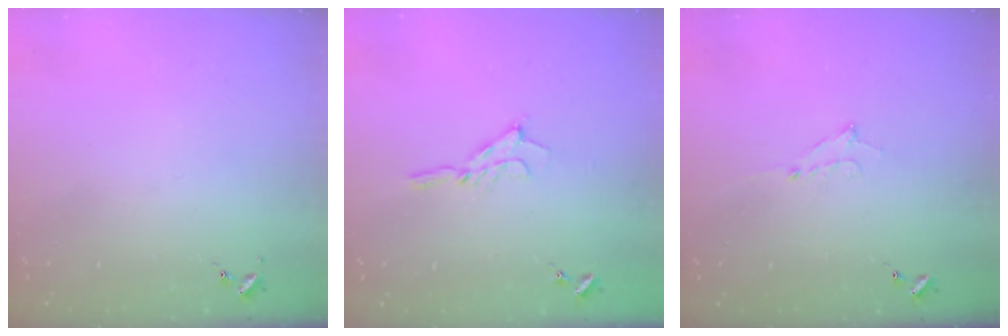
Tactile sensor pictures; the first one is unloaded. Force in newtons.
{"total": 6.5, "press": 6.5, "slide": 0.7}
{"total": 5.2, "press": 5.2, "slide": 0.3}